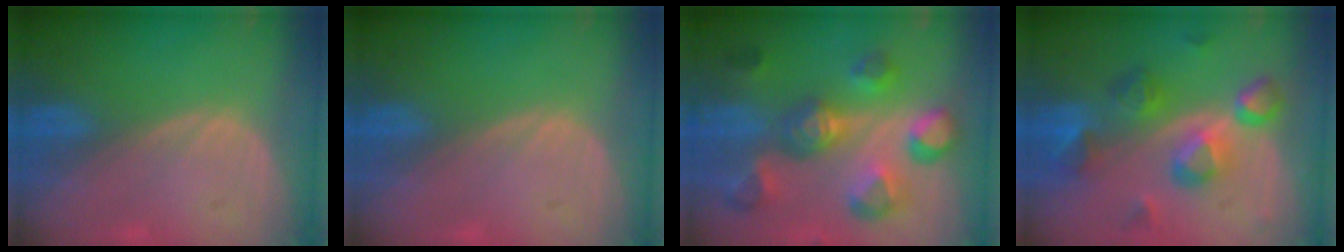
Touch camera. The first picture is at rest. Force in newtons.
{"total": 0.0}
{"total": 11.0, "press": 9.9, "slide": 4.7}
{"total": 9.2, "press": 8.3, "slide": 4.0}